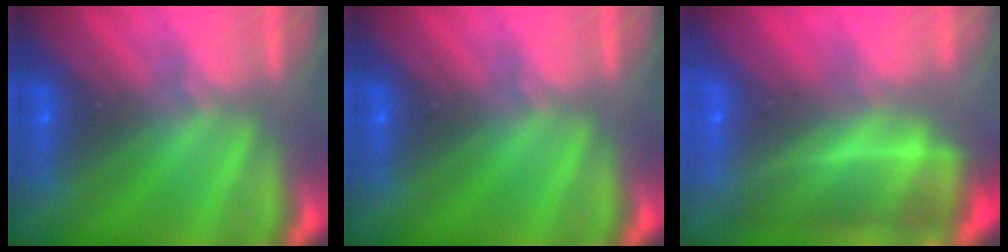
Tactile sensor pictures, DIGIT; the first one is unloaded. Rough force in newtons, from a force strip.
{"total": 0.0}
{"total": 7.1}